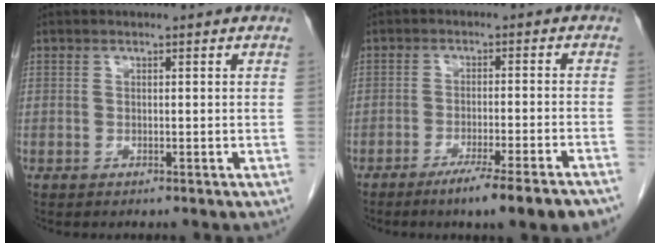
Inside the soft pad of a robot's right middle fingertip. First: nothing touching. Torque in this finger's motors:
{"motor_torque": [1.25, -0.89, 0.56, 0.11]}